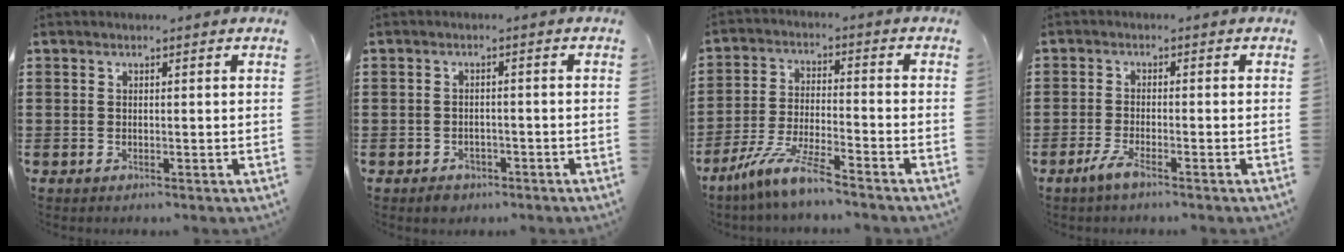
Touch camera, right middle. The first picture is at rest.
{"total": 1.6, "force": [-1.2, 0.9, 0.4], "torque": [-0.012, -0.001, -0.027]}
{"total": 7.9, "force": [-6.5, -0.2, 4.6], "torque": [-0.103, -0.016, -0.129]}
{"total": 2.9, "force": [-1.8, 0.2, 2.2], "torque": [-0.052, -0.006, -0.036]}